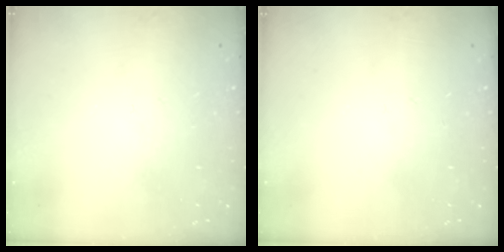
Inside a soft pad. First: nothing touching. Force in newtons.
{"total": 0.0}